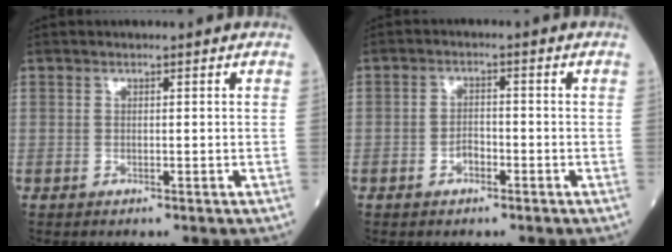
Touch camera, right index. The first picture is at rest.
{"total": 2.7, "force": [-1.4, 1.3, 1.8], "torque": [-0.032, 0.005, -0.026]}